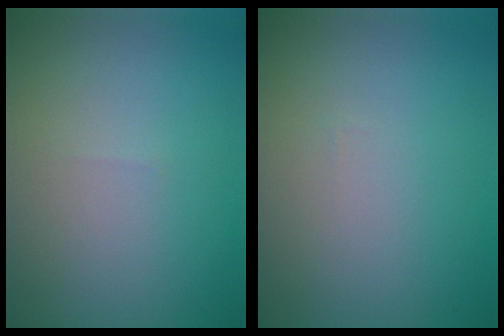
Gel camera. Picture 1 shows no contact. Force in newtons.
{"total": 0.0}